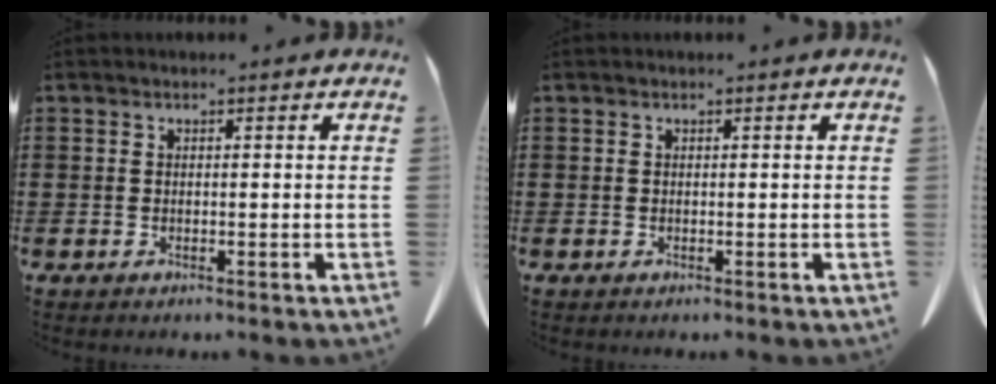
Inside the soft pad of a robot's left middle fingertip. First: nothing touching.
{"total": 0.0}